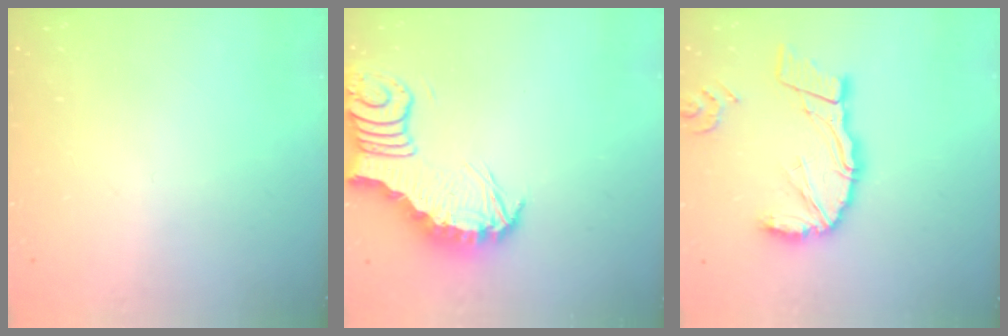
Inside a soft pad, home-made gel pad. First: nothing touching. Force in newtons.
{"total": 5.3, "press": 5.3, "slide": 0.8}
{"total": 16.1, "press": 16.0, "slide": 2.2}